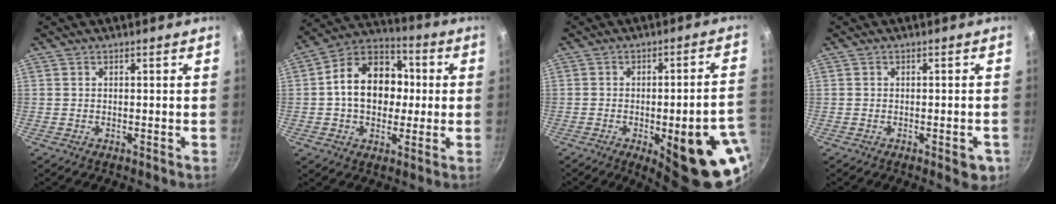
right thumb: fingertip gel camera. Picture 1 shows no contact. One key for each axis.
{"total": 16.2, "fx": 0.7, "fy": 12.2, "fz": 10.6, "tx": -0.137, "ty": 0.029, "tz": -0.005}
{"total": 21.4, "fx": -8.2, "fy": 6.9, "fz": 18.5, "tx": -0.165, "ty": 0.019, "tz": -0.099}
{"total": 4.0, "fx": -1.7, "fy": 1.7, "fz": 3.2, "tx": -0.027, "ty": 0.003, "tz": -0.020}